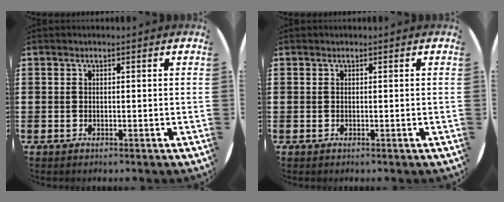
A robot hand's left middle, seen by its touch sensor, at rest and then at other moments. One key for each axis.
{"total": 0.0}